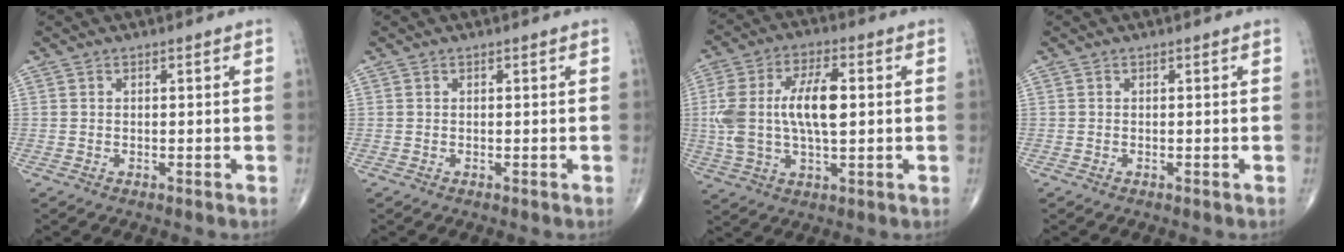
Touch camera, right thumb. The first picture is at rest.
{"total": 0.0}
{"total": 14.7, "force": [1.3, 6.7, 13.0], "torque": [-0.265, 0.016, 0.026]}
{"total": 0.0}